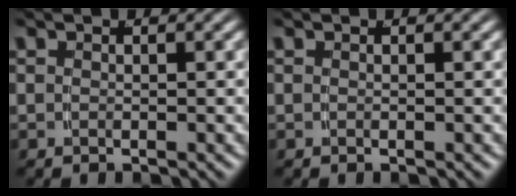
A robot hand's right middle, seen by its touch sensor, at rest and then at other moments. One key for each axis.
{"total": 0.0}